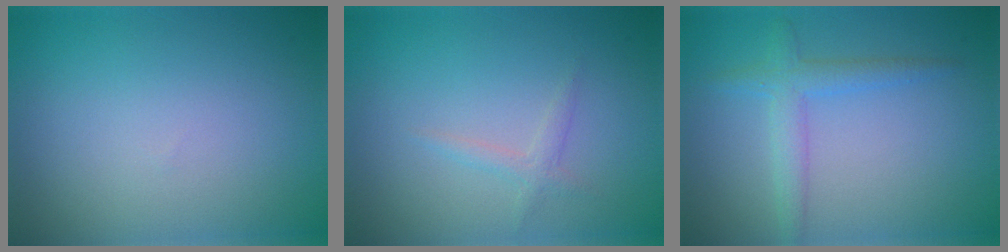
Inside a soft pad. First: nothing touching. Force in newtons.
{"total": 1.2, "press": 1.2, "slide": 0.1}
{"total": 2.0, "press": 2.0, "slide": 0.1}